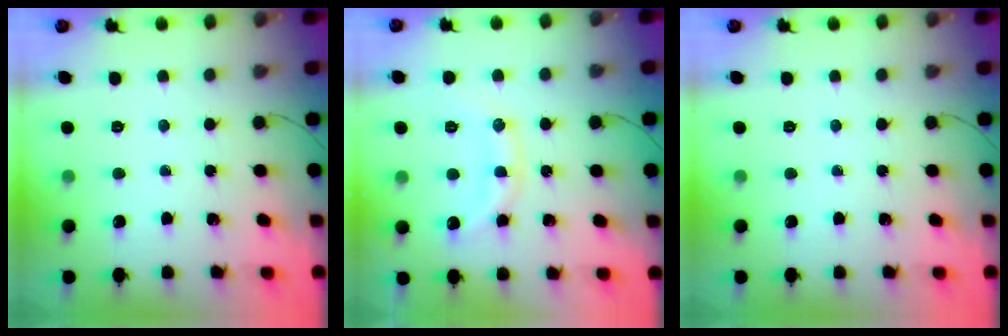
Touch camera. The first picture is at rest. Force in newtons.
{"total": 11.4, "press": 11.4, "slide": 0.4}
{"total": 0.0}